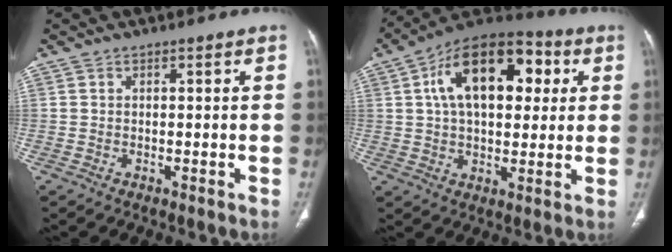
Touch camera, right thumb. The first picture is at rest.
{"total": 20.0, "force": [5.2, 11.3, 15.7], "torque": [-0.217, 0.014, 0.072]}